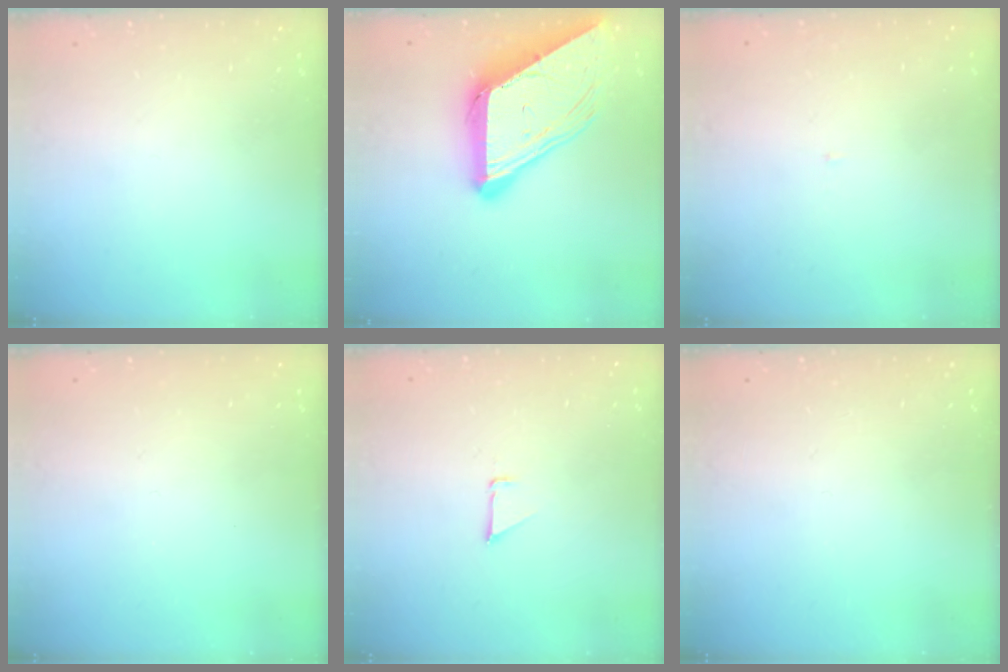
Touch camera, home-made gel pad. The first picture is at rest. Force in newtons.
{"total": 18.6, "press": 18.5, "slide": 2.0}
{"total": 3.0, "press": 3.0, "slide": 0.2}
{"total": 0.0}
{"total": 0.8, "press": 0.8, "slide": 0.1}
{"total": 0.0}